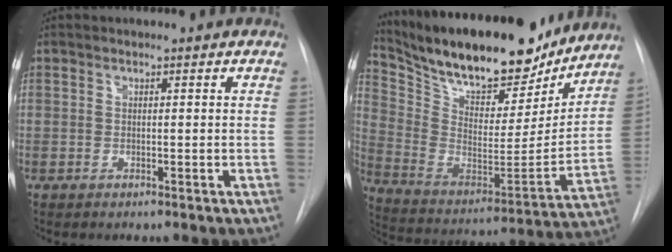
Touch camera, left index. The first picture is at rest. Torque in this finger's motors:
{"motor_torque": [0.20, -0.82, 0.72, 0.12]}